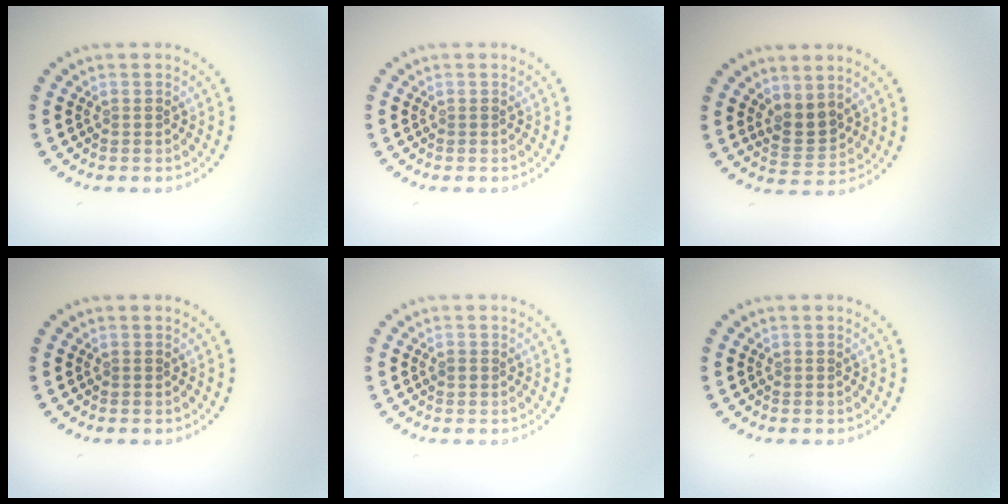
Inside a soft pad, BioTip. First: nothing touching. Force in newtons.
{"total": 0.0}
{"total": 2.5, "press": 2.2, "slide": 1.1}
{"total": 0.0}
{"total": 0.7, "press": 0.7, "slide": 0.1}
{"total": 0.0}